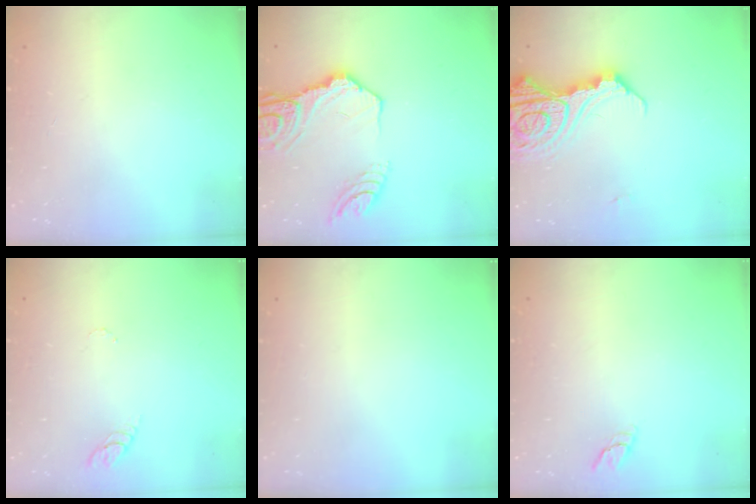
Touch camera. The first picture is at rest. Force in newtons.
{"total": 14.8, "press": 14.8, "slide": 0.9}
{"total": 19.2, "press": 19.1, "slide": 2.1}
{"total": 3.3, "press": 3.3, "slide": 0.3}
{"total": 0.0}
{"total": 3.2, "press": 3.2, "slide": 0.2}